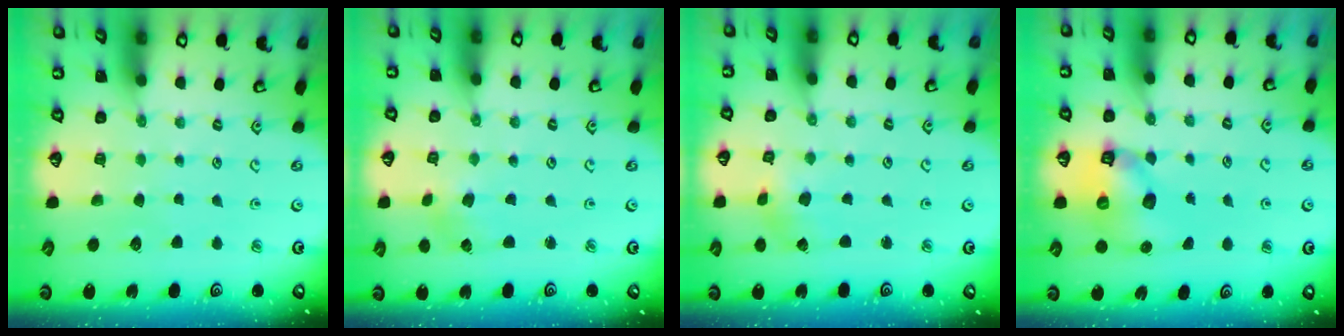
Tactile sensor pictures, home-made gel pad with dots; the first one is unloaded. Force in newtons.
{"total": 2.8, "press": 2.8, "slide": 0.3}
{"total": 0.9, "press": 0.8, "slide": 0.2}
{"total": 9.8, "press": 9.7, "slide": 1.6}